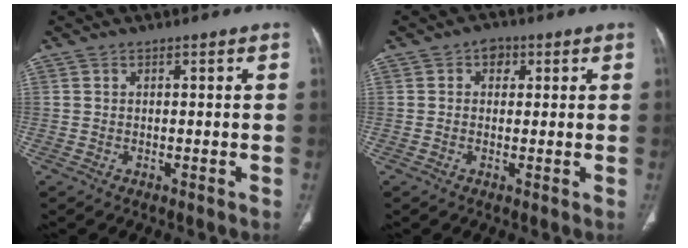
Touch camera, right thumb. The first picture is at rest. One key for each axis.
{"total": 2.6, "fx": 0.9, "fy": 2.1, "fz": 1.3, "tx": 0.002, "ty": 0.004, "tz": 0.004}